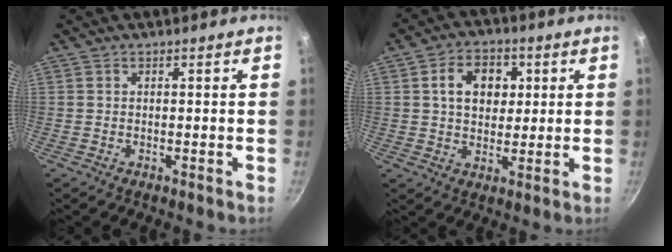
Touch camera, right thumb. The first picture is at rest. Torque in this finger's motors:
{"motor_torque": [-0.68, 0.74, 0.93, -0.24, 0.03]}